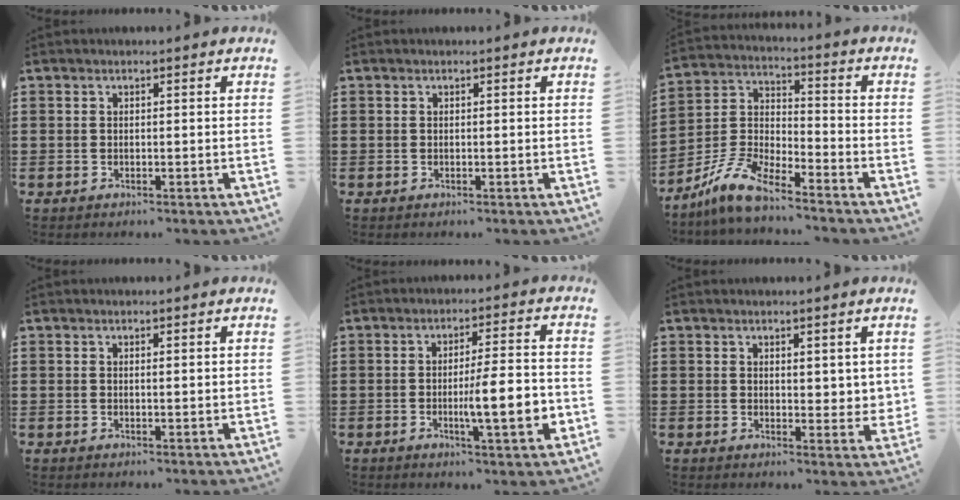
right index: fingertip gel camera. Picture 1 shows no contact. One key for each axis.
{"total": 0.0}
{"total": 8.3, "fx": -6.9, "fy": 2.0, "fz": 4.3, "tx": -0.124, "ty": -0.001, "tz": -0.143}
{"total": 0.6, "fx": 0.3, "fy": 0.1, "fz": 0.5, "tx": -0.011, "ty": 0.001, "tz": 0.006}
{"total": 9.4, "fx": -1.9, "fy": 1.6, "fz": 9.1, "tx": -0.131, "ty": -0.009, "tz": -0.032}
{"total": 3.6, "fx": 2.8, "fy": 2.1, "fz": 1.0, "tx": -0.013, "ty": -0.005, "tz": 0.050}